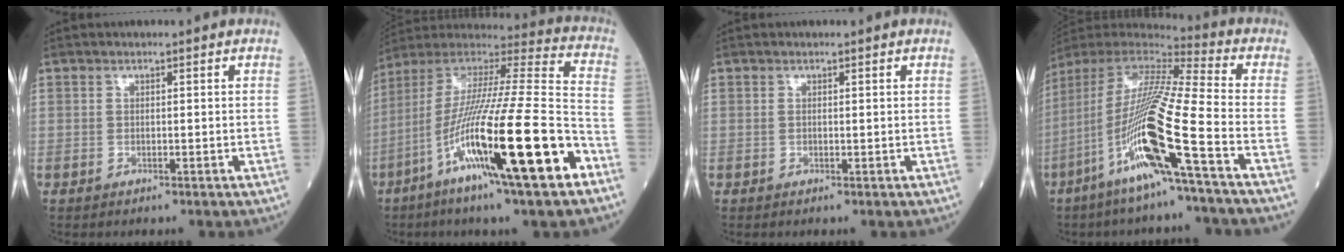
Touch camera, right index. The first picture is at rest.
{"total": 25.4, "force": [-10.8, 1.1, 23.0], "torque": [-0.404, -0.048, -0.198]}
{"total": 0.0}
{"total": 19.4, "force": [-7.7, -0.7, 17.8], "torque": [-0.371, -0.029, -0.157]}